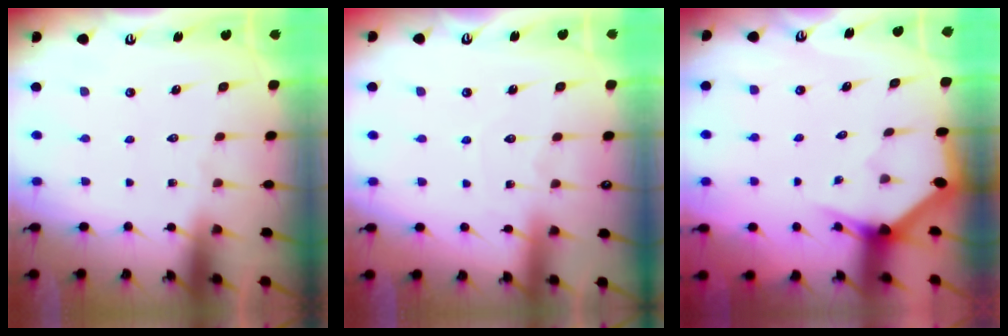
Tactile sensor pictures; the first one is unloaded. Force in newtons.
{"total": 4.4, "press": 4.4, "slide": 0.5}
{"total": 3.1, "press": 3.1, "slide": 0.0}